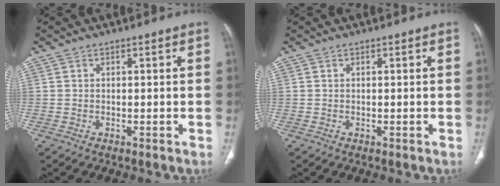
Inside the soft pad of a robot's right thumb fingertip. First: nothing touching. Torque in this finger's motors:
{"motor_torque": [-0.11, 0.11, -0.21, 0.21, 0.00]}